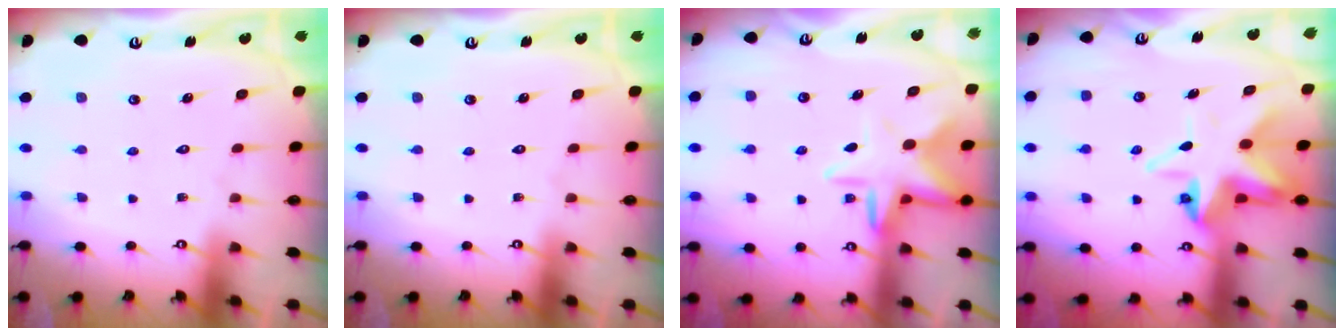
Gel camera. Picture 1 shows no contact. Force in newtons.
{"total": 0.0}
{"total": 8.7, "press": 8.5, "slide": 1.7}
{"total": 9.9, "press": 9.7, "slide": 1.9}